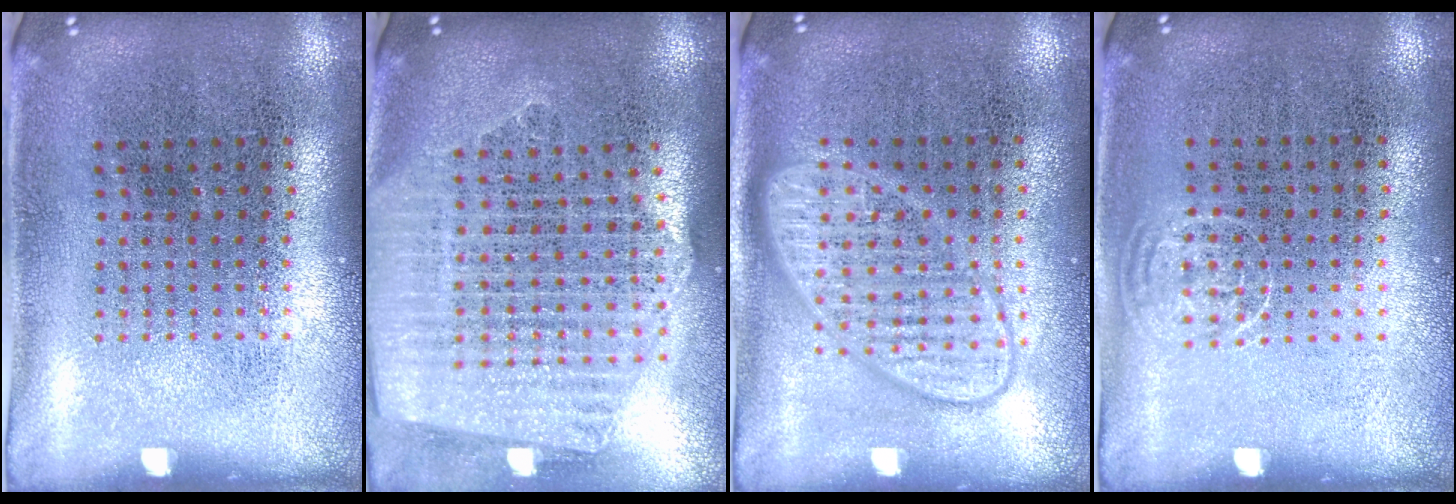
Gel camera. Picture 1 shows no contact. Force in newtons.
{"total": 2.5, "press": 2.2, "slide": 1.2}
{"total": 2.9, "press": 2.9, "slide": 0.5}
{"total": 0.6, "press": 0.4, "slide": 0.4}